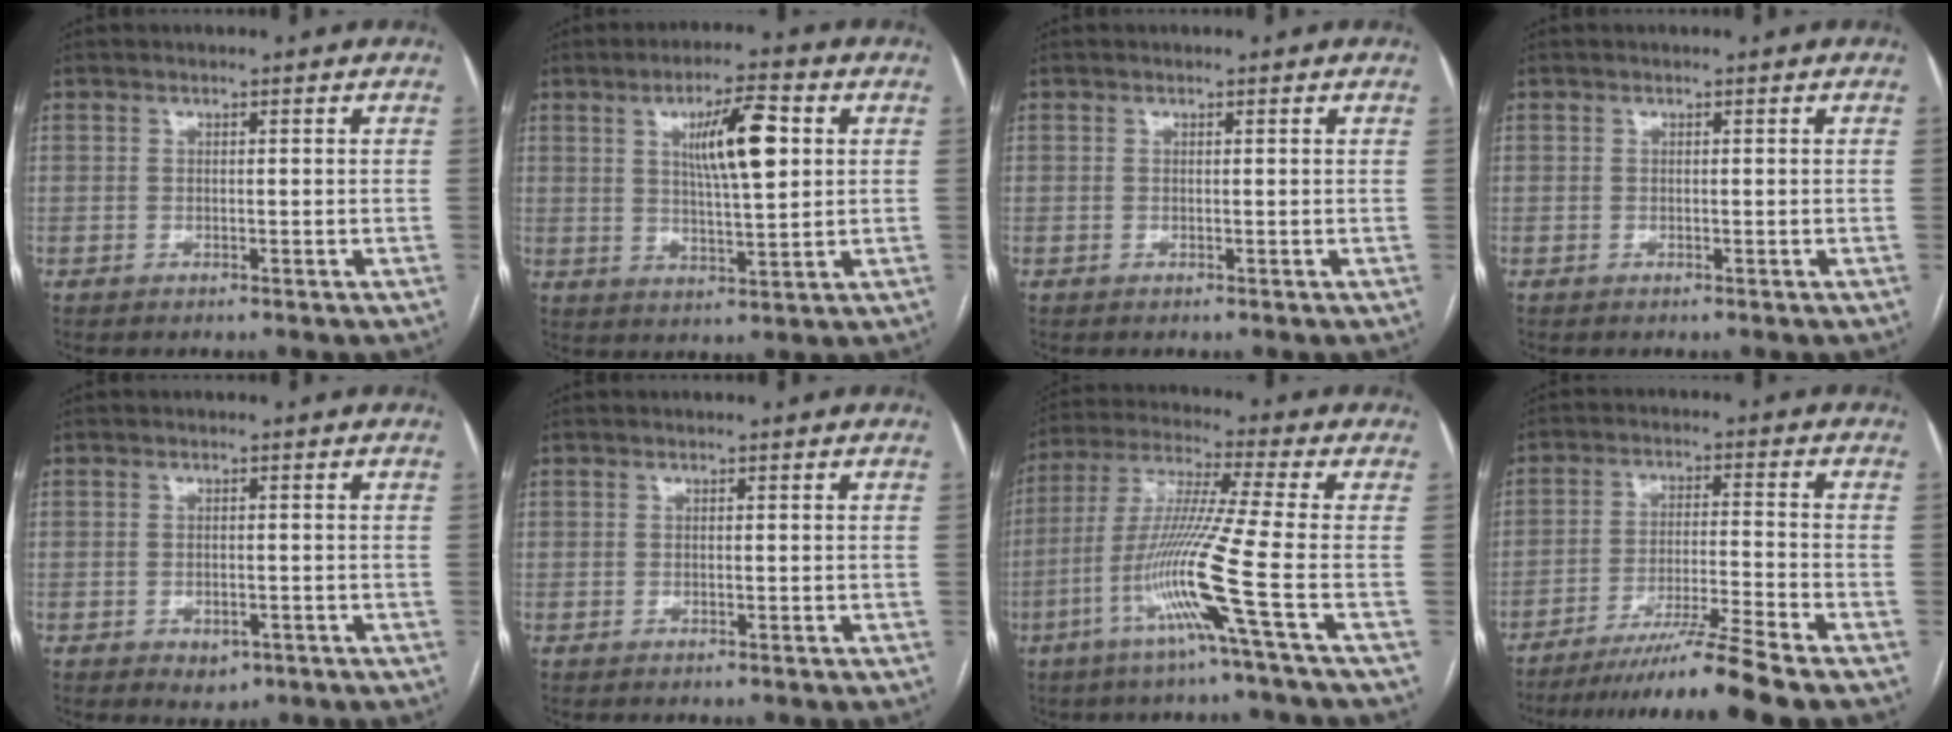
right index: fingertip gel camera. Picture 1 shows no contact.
{"total": 9.5, "force": [2.8, 1.6, 8.9], "torque": [-0.149, 0.006, 0.050]}
{"total": 0.0}
{"total": 0.0}
{"total": 2.3, "force": [-1.1, 1.6, 1.2], "torque": [-0.009, 0.001, -0.004]}
{"total": 0.0}
{"total": 13.0, "force": [-5.0, -2.7, 11.7], "torque": [-0.236, -0.018, -0.103]}
{"total": 10.2, "force": [-8.5, -3.2, 4.8], "torque": [-0.067, -0.027, -0.145]}